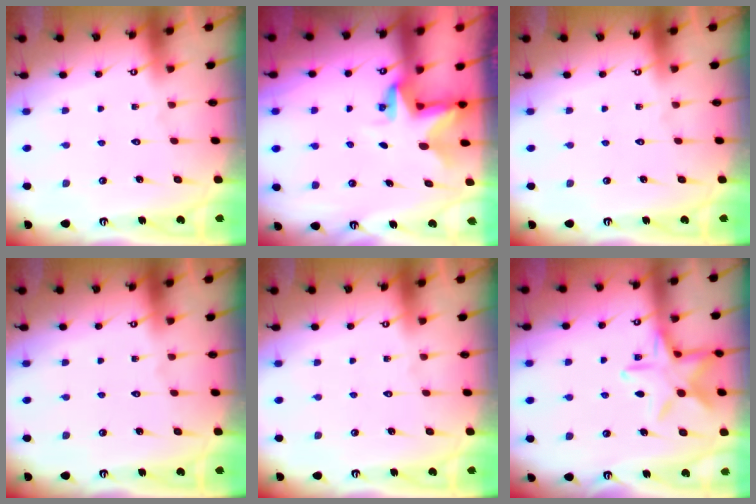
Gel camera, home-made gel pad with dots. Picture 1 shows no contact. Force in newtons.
{"total": 3.0, "press": 3.0, "slide": 0.1}
{"total": 0.0}
{"total": 0.0}
{"total": 0.0}
{"total": 14.1, "press": 14.1, "slide": 0.9}